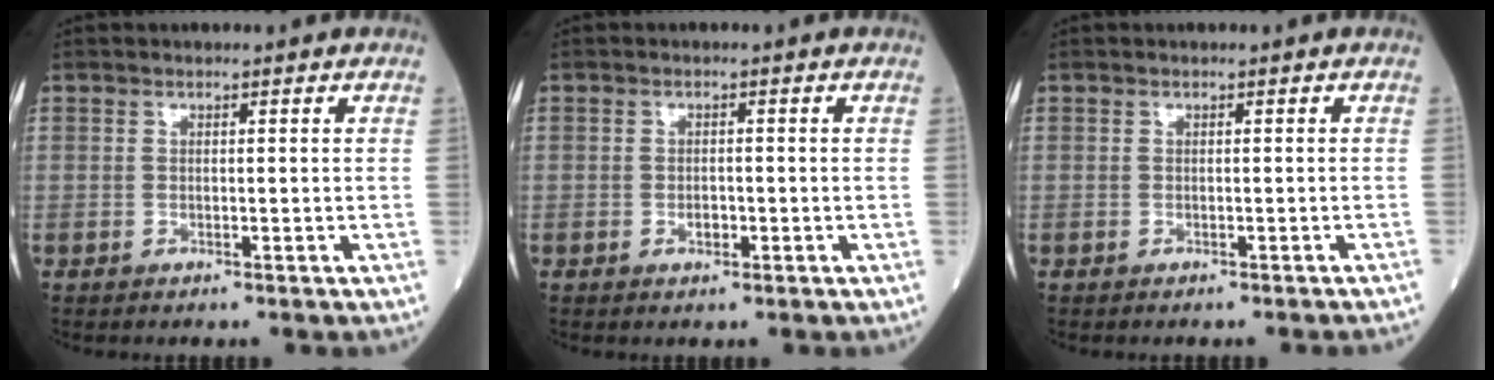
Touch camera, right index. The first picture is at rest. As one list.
[{"total": 1.3, "force": [-0.5, 0.8, 0.9], "torque": [-0.016, 0.002, -0.007]}, {"total": 1.9, "force": [-1.7, -0.3, 0.6], "torque": [-0.004, -0.001, -0.020]}]